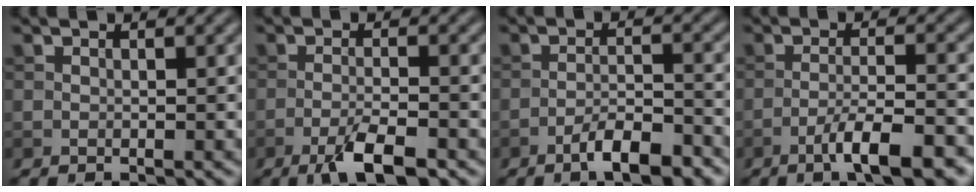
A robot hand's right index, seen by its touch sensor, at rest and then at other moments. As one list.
[{"total": 4.7, "force": [-2.9, 1.0, 3.5], "torque": [-0.067, -0.002, -0.054]}, {"total": 4.9, "force": [-3.4, 1.2, 3.4], "torque": [-0.057, 0.009, -0.057]}, {"total": 6.4, "force": [-4.0, 1.2, 4.9], "torque": [-0.079, 0.005, -0.064]}]